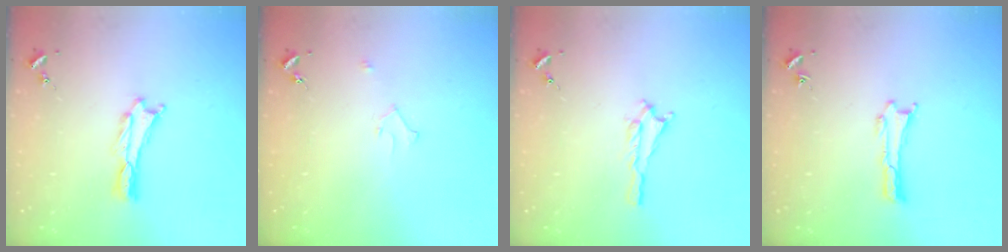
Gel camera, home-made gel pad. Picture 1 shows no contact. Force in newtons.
{"total": 2.2, "press": 2.2, "slide": 0.2}
{"total": 1.4, "press": 1.4, "slide": 0.2}
{"total": 0.0}